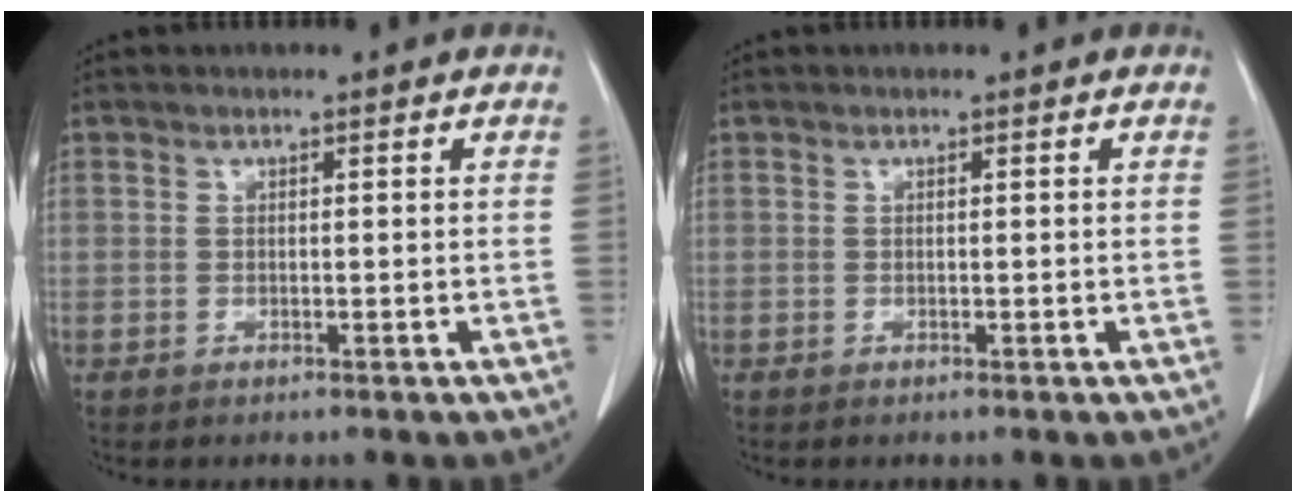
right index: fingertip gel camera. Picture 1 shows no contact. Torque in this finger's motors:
{"motor_torque": [-0.02, 0.00, 0.01, 0.00]}